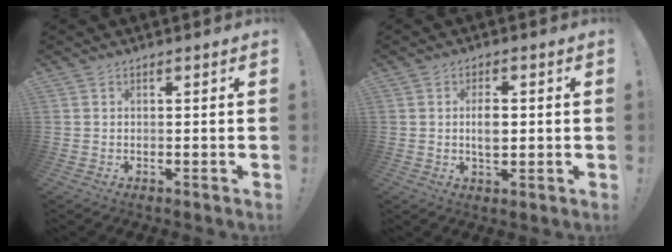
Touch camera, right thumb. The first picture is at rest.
{"total": 5.1, "force": [0.2, 3.0, 4.2], "torque": [-0.079, 0.001, -0.004]}